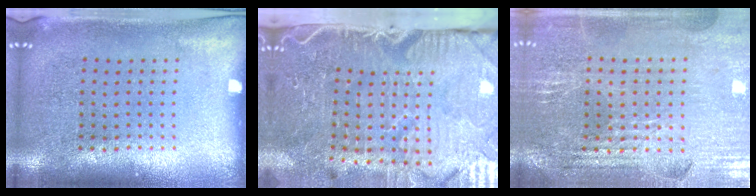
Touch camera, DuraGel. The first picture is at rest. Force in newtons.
{"total": 5.3, "press": 4.4, "slide": 3.1}
{"total": 2.8, "press": 2.8, "slide": 0.4}